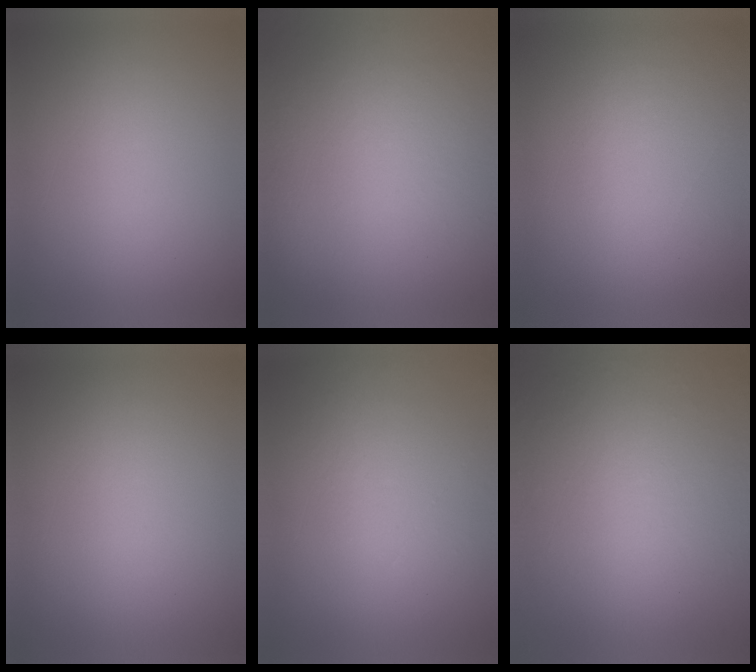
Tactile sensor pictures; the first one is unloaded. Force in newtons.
{"total": 5.8}
{"total": 1.0}
{"total": 0.0}
{"total": 1.2}
{"total": 8.3}